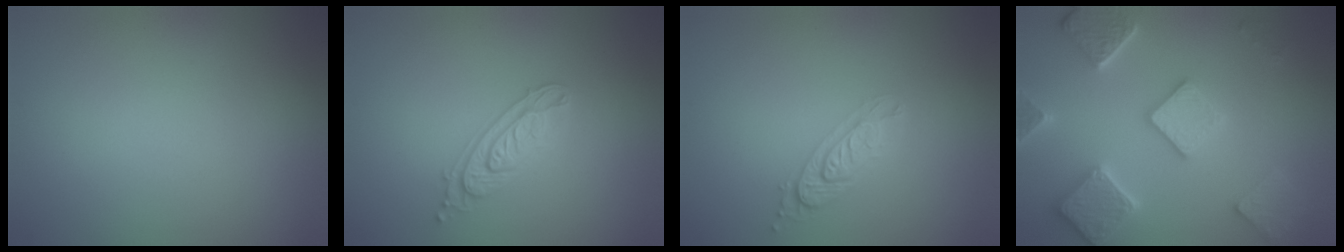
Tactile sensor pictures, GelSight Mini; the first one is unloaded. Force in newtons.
{"total": 2.6, "press": 2.4, "slide": 1.0}
{"total": 2.0, "press": 1.9, "slide": 0.6}
{"total": 5.5, "press": 5.4, "slide": 1.3}